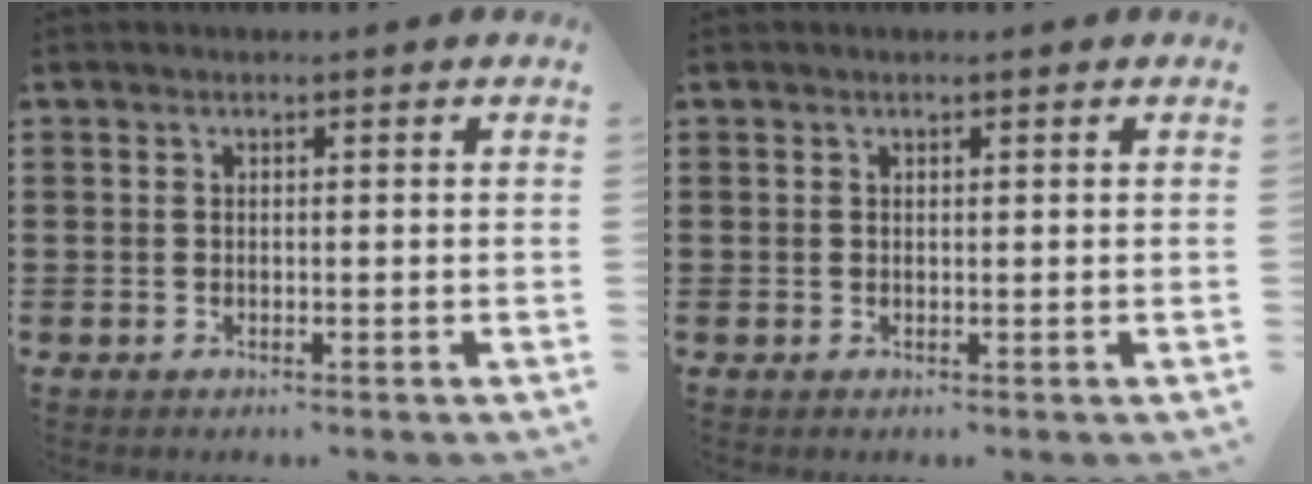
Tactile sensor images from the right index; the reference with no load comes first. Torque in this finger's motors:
{"motor_torque": [-0.33, -0.24, 0.00, 0.00]}